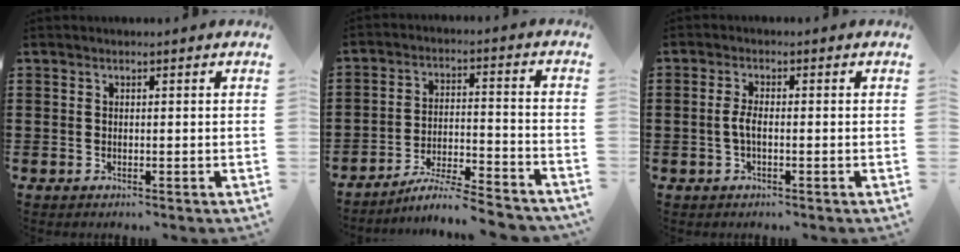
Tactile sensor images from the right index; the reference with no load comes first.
{"total": 6.3, "force": [-5.9, -0.1, 2.2], "torque": [-0.041, -0.005, -0.115]}
{"total": 2.5, "force": [-0.6, 0.8, 2.3], "torque": [-0.058, -0.005, -0.015]}